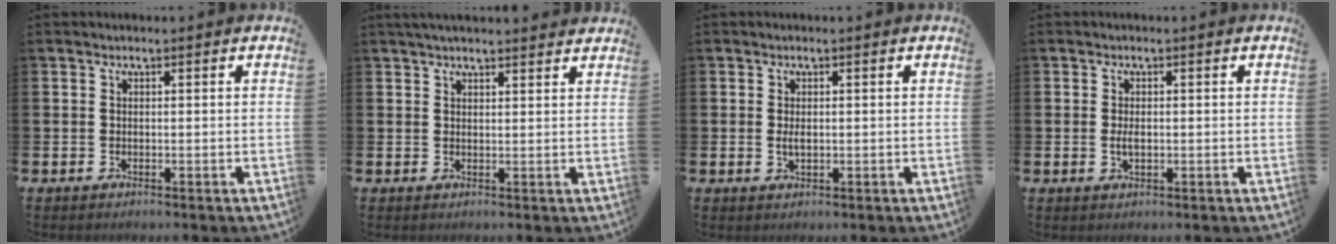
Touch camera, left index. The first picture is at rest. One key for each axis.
{"total": 2.6, "fx": 2.5, "fy": 0.2, "fz": 0.5, "tx": -0.014, "ty": -0.005, "tz": 0.046}
{"total": 1.3, "fx": 0.1, "fy": 0.5, "fz": 1.2, "tx": -0.019, "ty": 0.001, "tz": -0.001}
{"total": 1.7, "fx": -0.1, "fy": 0.8, "fz": 1.5, "tx": -0.026, "ty": 0.001, "tz": -0.003}